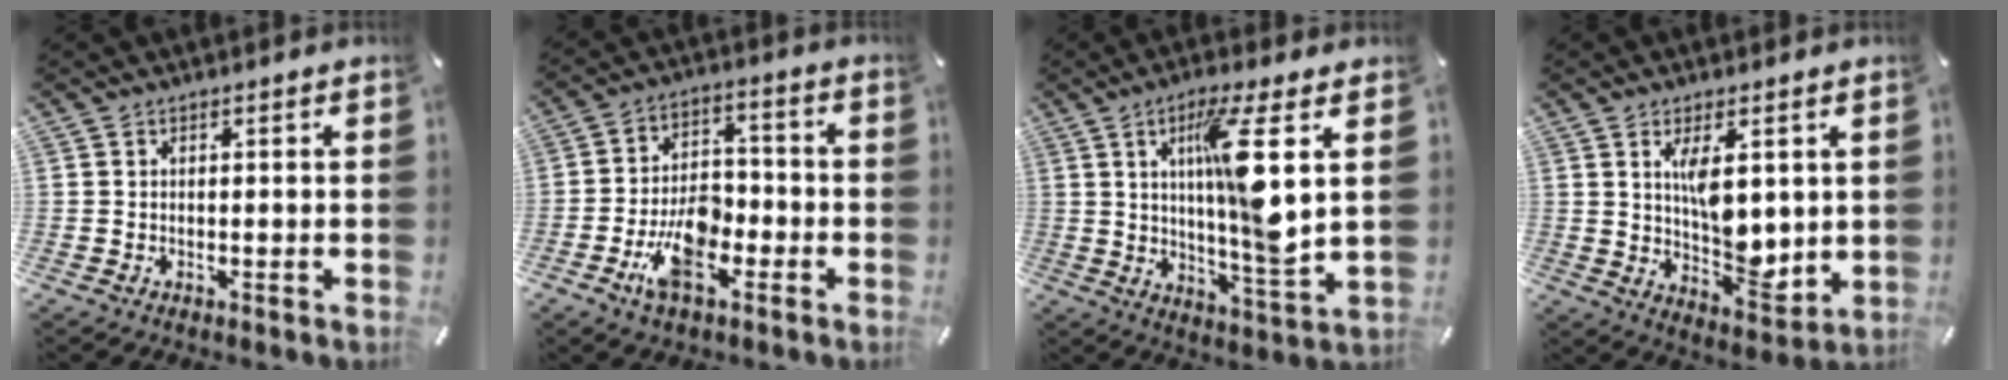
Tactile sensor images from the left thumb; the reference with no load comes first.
{"total": 11.8, "force": [-5.2, 6.8, 8.1], "torque": [-0.150, 0.021, -0.092]}
{"total": 14.4, "force": [4.0, 1.9, 13.7], "torque": [-0.233, -0.023, 0.053]}
{"total": 10.1, "force": [3.2, 5.2, 8.0], "torque": [-0.127, -0.026, 0.054]}